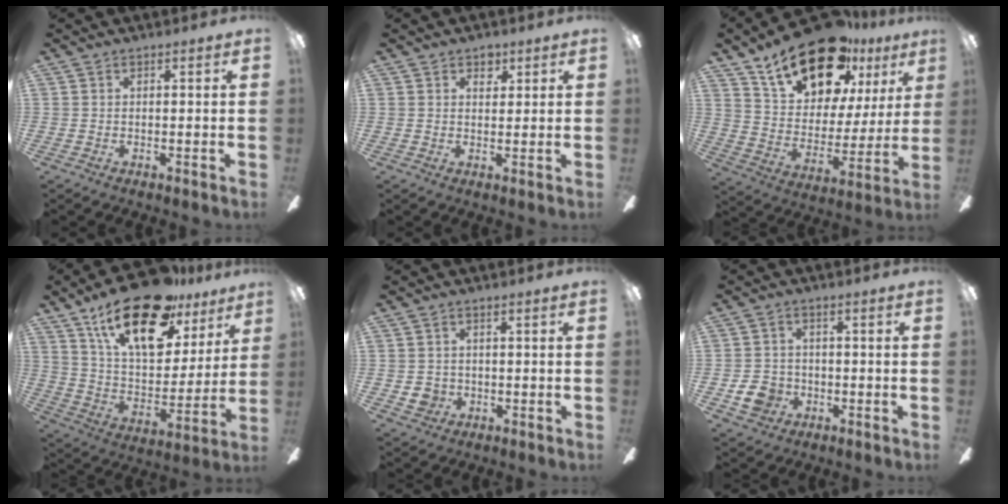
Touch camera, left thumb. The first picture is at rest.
{"total": 3.2, "force": [2.2, 2.1, 1.0], "torque": [0.007, -0.011, 0.034]}
{"total": 21.5, "force": [15.6, 10.2, 10.8], "torque": [-0.182, -0.096, 0.273]}
{"total": 25.0, "force": [16.0, 11.0, 15.8], "torque": [-0.262, -0.086, 0.278]}
{"total": 3.3, "force": [-0.6, 3.1, 0.9], "torque": [-0.010, 0.004, -0.011]}
{"total": 6.3, "force": [-2.1, 5.4, 2.5], "torque": [-0.061, 0.010, -0.040]}